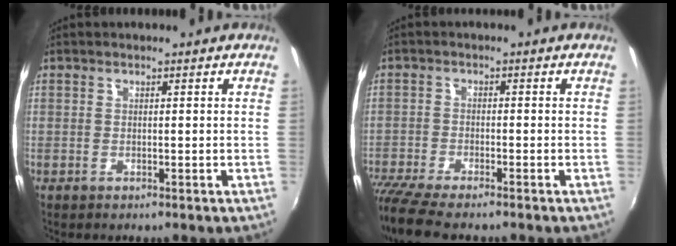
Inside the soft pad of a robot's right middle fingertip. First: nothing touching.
{"total": 8.6, "force": [-7.4, 1.1, 4.2], "torque": [-0.109, -0.039, -0.133]}